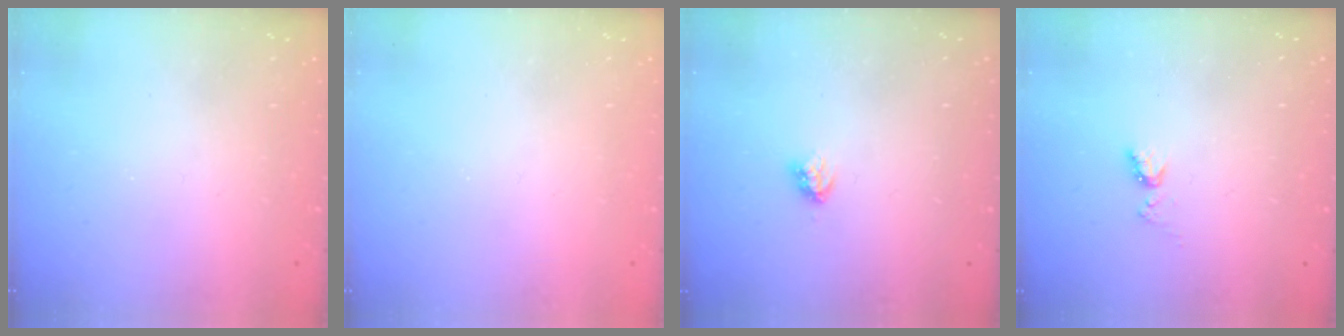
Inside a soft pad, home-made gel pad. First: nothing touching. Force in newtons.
{"total": 0.0}
{"total": 3.1, "press": 3.1, "slide": 0.3}
{"total": 4.4, "press": 4.4, "slide": 0.6}